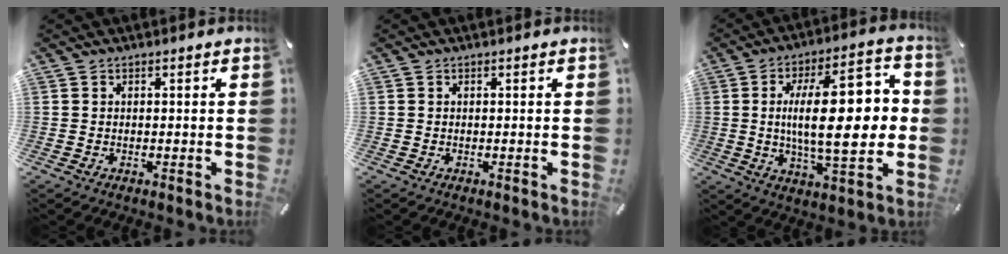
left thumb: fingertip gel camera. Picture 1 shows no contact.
{"total": 0.0}
{"total": 22.4, "force": [1.0, 9.1, 20.5], "torque": [-0.330, -0.001, 0.009]}